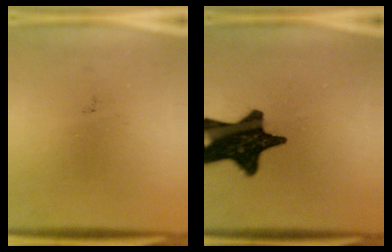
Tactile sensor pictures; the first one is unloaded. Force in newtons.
{"total": 17.0}